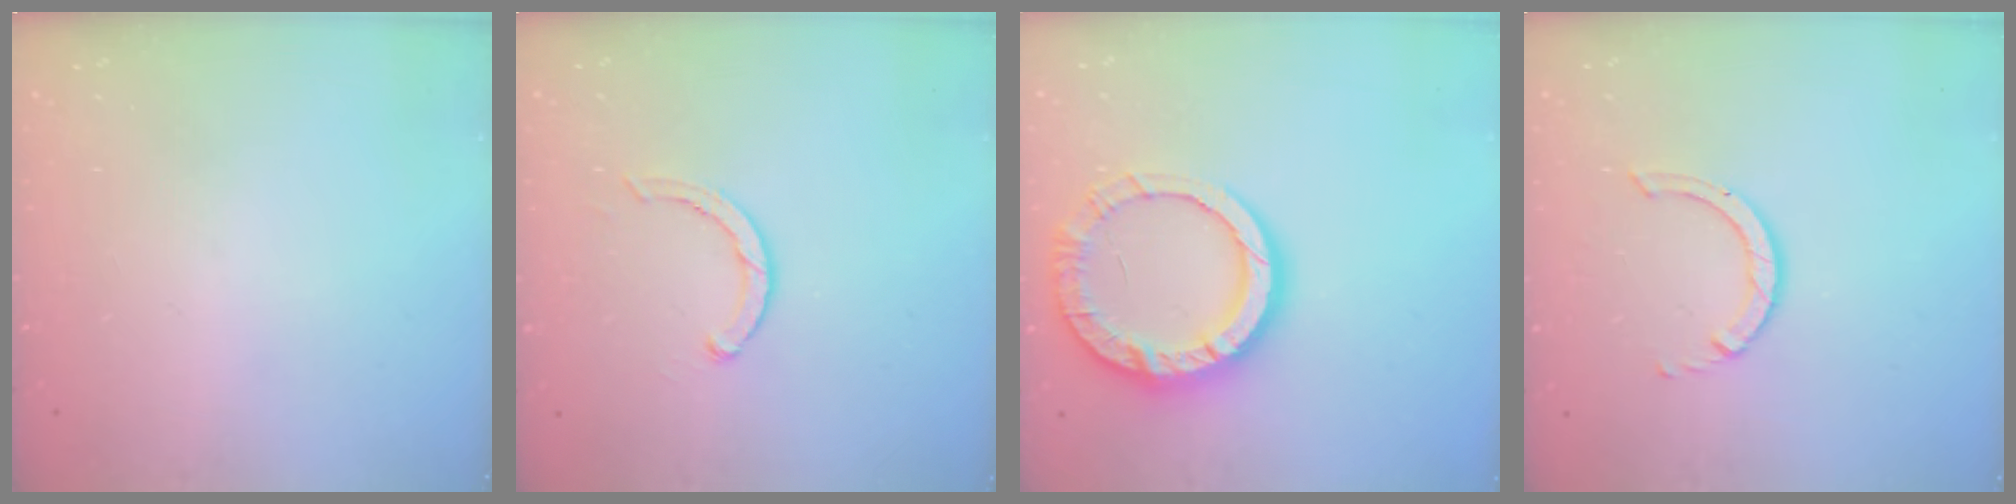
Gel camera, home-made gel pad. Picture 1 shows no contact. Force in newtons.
{"total": 3.5, "press": 3.4, "slide": 0.6}
{"total": 14.3, "press": 14.2, "slide": 1.7}
{"total": 3.5, "press": 3.5, "slide": 0.6}